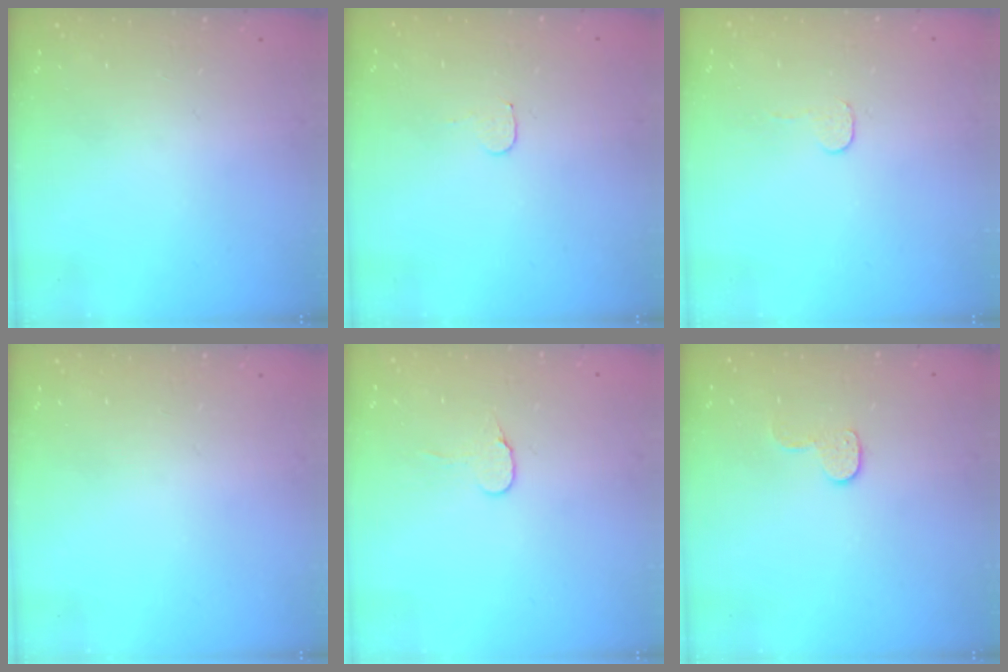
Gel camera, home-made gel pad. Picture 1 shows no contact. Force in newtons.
{"total": 3.7, "press": 3.7, "slide": 0.3}
{"total": 3.0, "press": 3.0, "slide": 0.3}
{"total": 0.0}
{"total": 6.1, "press": 6.1, "slide": 0.5}
{"total": 6.1, "press": 6.1, "slide": 0.2}